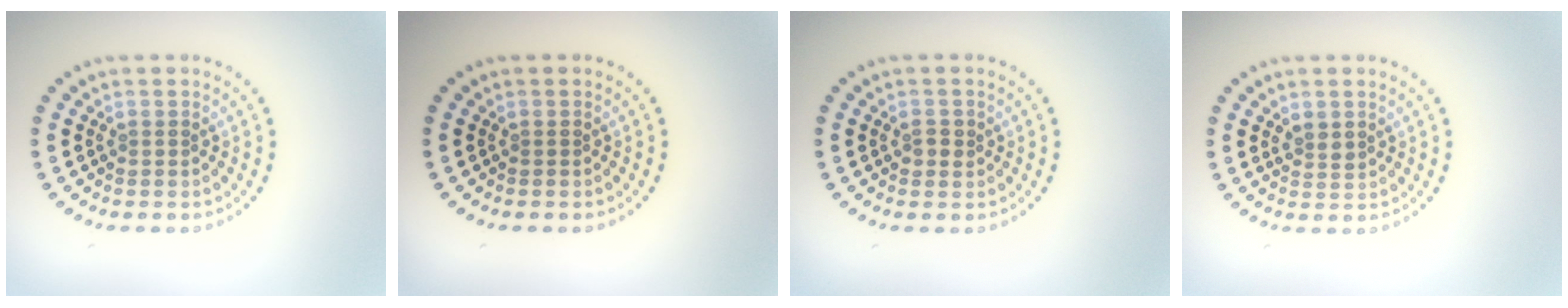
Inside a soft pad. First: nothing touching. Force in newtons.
{"total": 0.0}
{"total": 1.2, "press": 1.2, "slide": 0.1}
{"total": 1.4, "press": 1.3, "slide": 0.5}